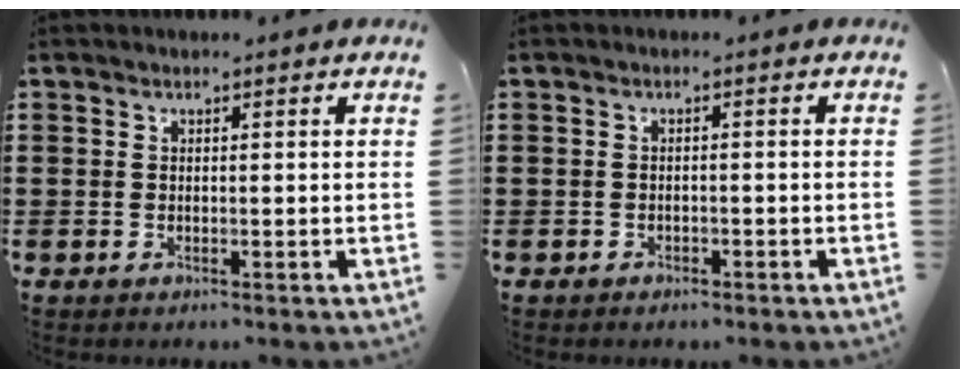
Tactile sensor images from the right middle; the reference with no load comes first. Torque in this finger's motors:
{"motor_torque": [-0.26, -0.18, -0.03, -0.01]}